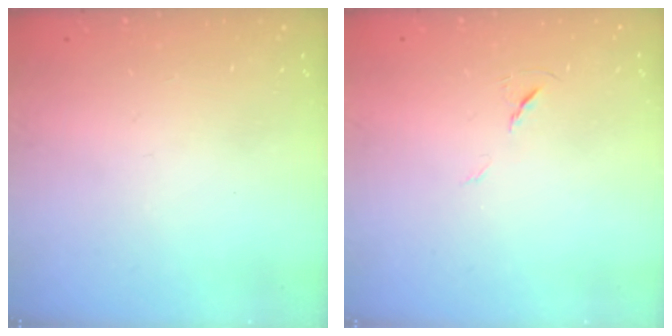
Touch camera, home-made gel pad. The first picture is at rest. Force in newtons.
{"total": 5.1, "press": 4.7, "slide": 2.1}